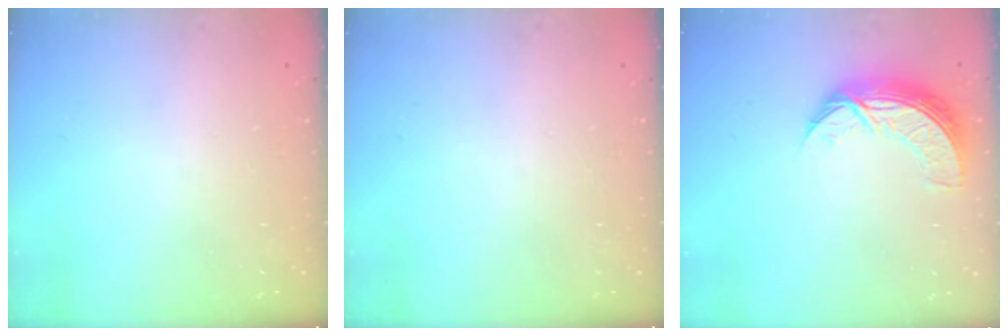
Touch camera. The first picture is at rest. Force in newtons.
{"total": 0.0}
{"total": 8.8, "press": 8.7, "slide": 1.0}